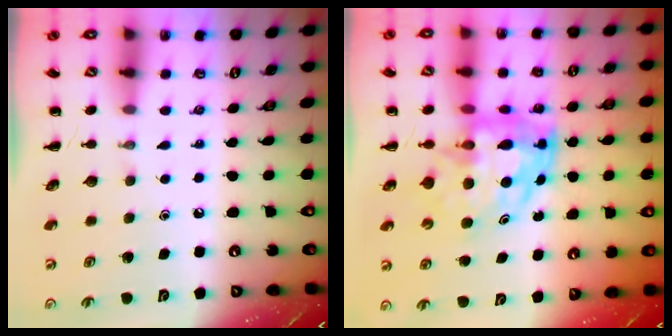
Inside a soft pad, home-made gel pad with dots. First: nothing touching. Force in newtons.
{"total": 8.0, "press": 7.8, "slide": 2.0}